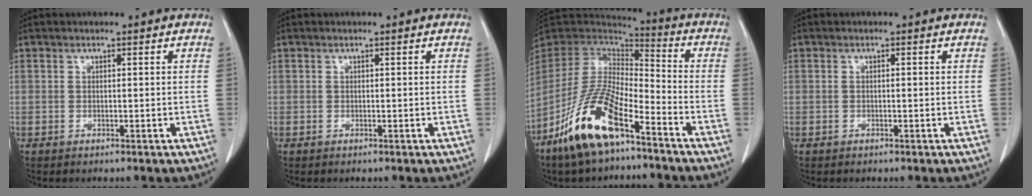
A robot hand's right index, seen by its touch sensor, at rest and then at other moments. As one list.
[{"total": 0.0}, {"total": 15.9, "force": [-9.4, 4.6, 12.0], "torque": [-0.246, -0.012, -0.178]}, {"total": 0.5, "force": [0.0, 0.1, 0.5], "torque": [-0.013, 0.003, 0.001]}]